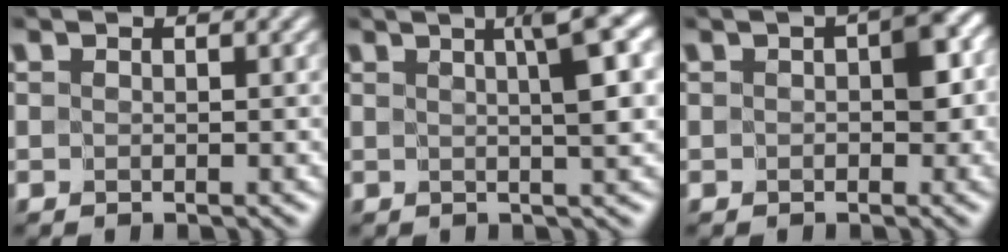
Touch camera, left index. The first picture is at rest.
{"total": 4.5, "force": [1.4, 0.5, 4.2], "torque": [-0.047, 0.008, 0.019]}
{"total": 3.0, "force": [0.1, 1.8, 2.4], "torque": [-0.025, 0.003, -0.004]}